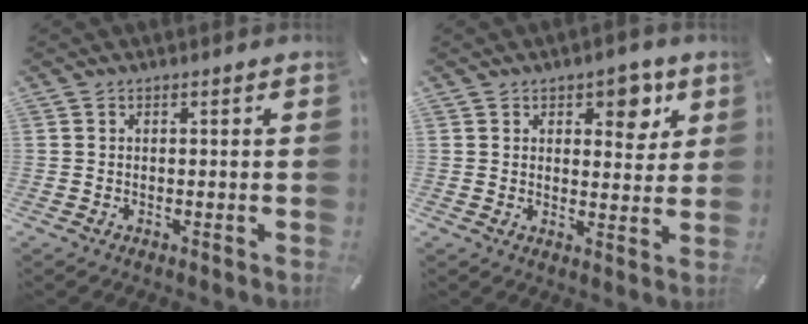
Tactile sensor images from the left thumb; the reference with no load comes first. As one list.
[{"total": 6.1, "force": [3.3, 3.9, 3.3], "torque": [-0.023, -0.016, 0.048]}]